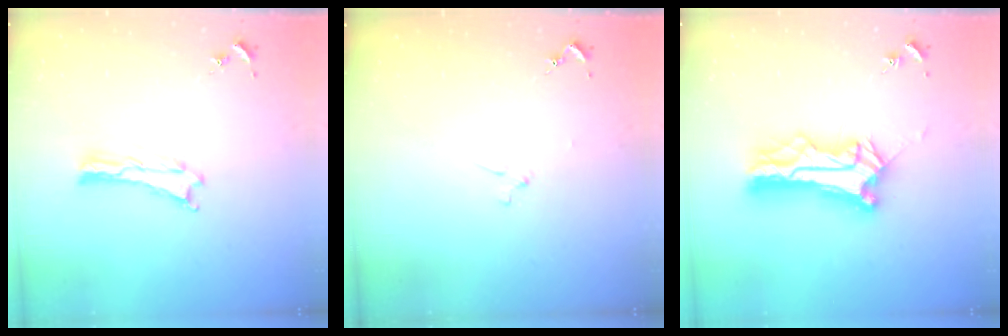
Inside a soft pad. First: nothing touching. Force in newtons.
{"total": 1.1, "press": 1.1, "slide": 0.1}
{"total": 9.3, "press": 9.3, "slide": 0.7}